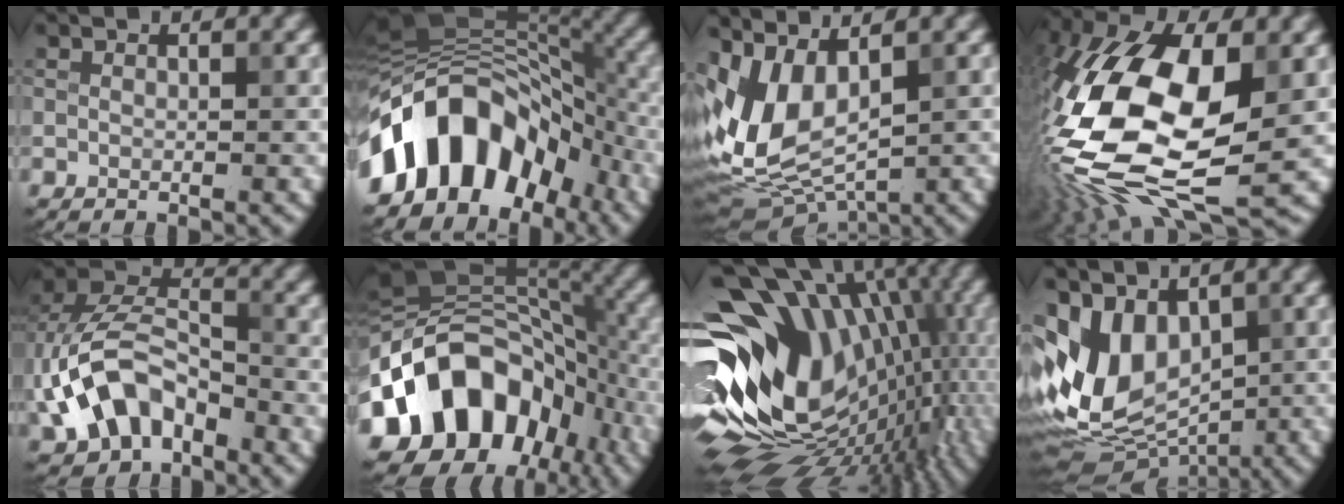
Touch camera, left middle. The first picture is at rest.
{"total": 12.7, "force": [-5.7, 8.2, 7.9], "torque": [-0.119, 0.024, -0.114]}
{"total": 8.9, "force": [0.4, 5.0, 7.4], "torque": [-0.172, -0.011, 0.016]}
{"total": 17.2, "force": [-2.4, 9.2, 14.3], "torque": [-0.311, -0.007, -0.047]}
{"total": 9.4, "force": [-3.3, 6.1, 6.3], "torque": [-0.126, 0.011, -0.073]}
{"total": 15.3, "force": [-5.0, 11.2, 9.1], "torque": [-0.148, 0.010, -0.099]}
{"total": 17.9, "force": [-0.5, 11.6, 13.6], "torque": [-0.191, 0.002, 0.015]}
{"total": 9.0, "force": [0.0, 6.2, 6.6], "torque": [-0.124, -0.010, -0.004]}